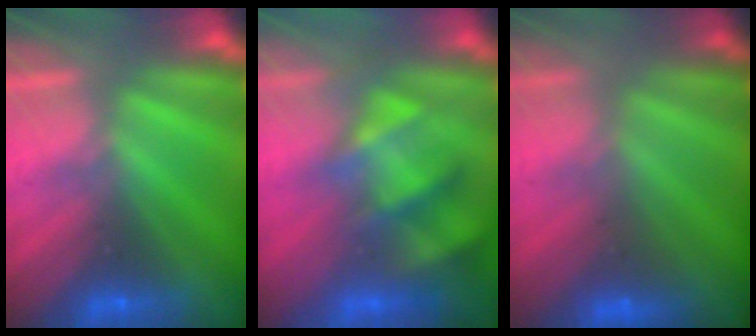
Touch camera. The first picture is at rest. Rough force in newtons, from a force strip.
{"total": 4.8}
{"total": 2.4}